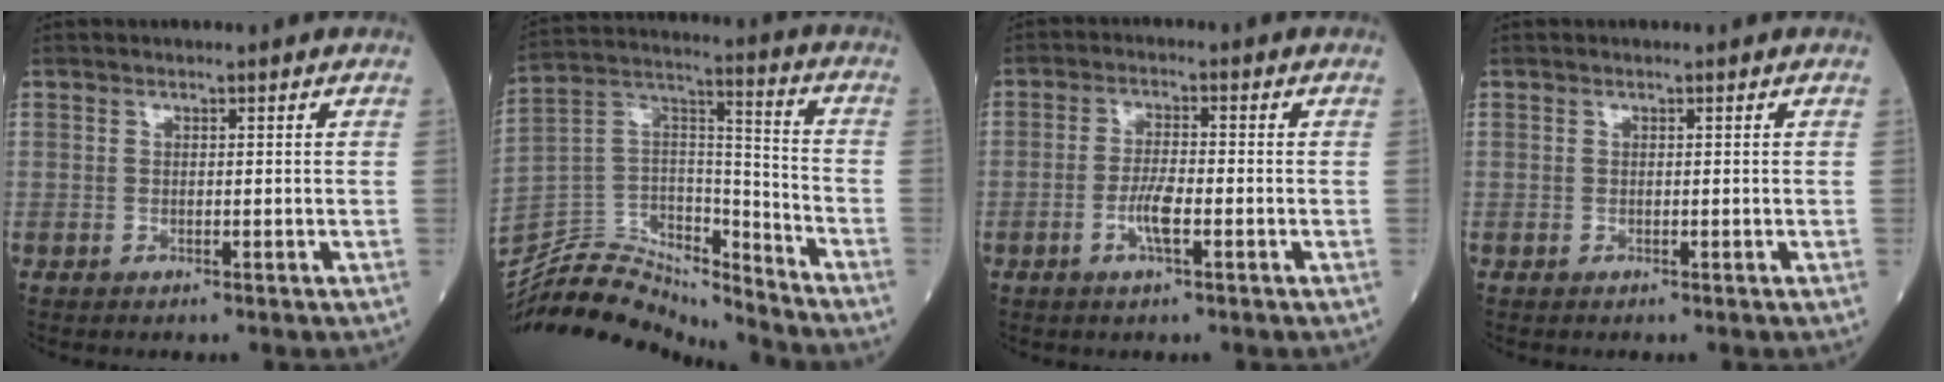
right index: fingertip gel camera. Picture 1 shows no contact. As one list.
[{"total": 18.9, "force": [-18.4, 3.5, 2.5], "torque": [-0.051, 0.058, -0.313]}, {"total": 4.2, "force": [-1.5, 0.7, 3.9], "torque": [-0.078, -0.001, -0.031]}, {"total": 0.0}]